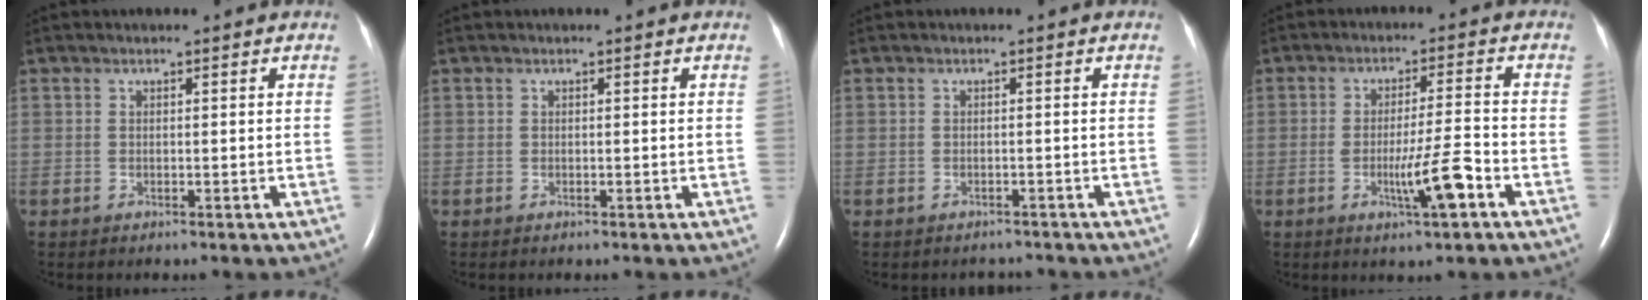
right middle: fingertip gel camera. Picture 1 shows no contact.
{"total": 0.0}
{"total": 1.7, "force": [-1.5, 0.7, -0.2], "torque": [0.003, -0.001, -0.020]}
{"total": 6.9, "force": [-2.9, -0.2, 6.2], "torque": [-0.108, -0.010, -0.051]}